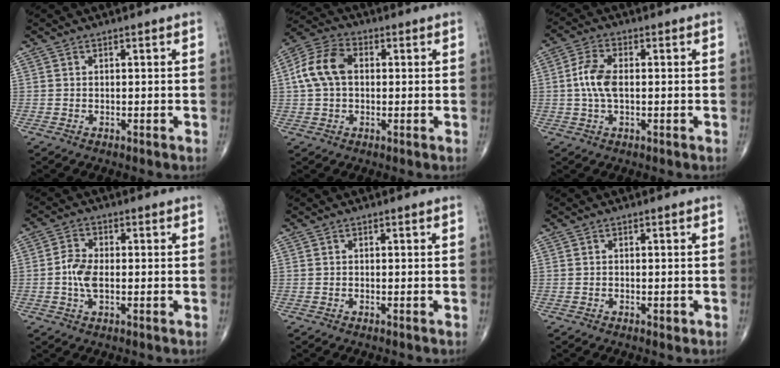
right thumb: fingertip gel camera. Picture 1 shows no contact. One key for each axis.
{"total": 9.8, "fx": 1.2, "fy": 6.7, "fz": 7.1, "tx": -0.145, "ty": 0.027, "tz": 0.017}
{"total": 6.2, "fx": 0.1, "fy": 3.1, "fz": 5.4, "tx": -0.120, "ty": 0.011, "tz": -0.004}
{"total": 5.0, "fx": -0.5, "fy": 2.8, "fz": 4.2, "tx": -0.088, "ty": 0.005, "tz": -0.015}
{"total": 0.0}
{"total": 0.7, "fx": -0.3, "fy": 0.4, "fz": 0.5, "tx": -0.007, "ty": -0.001, "tz": -0.004}